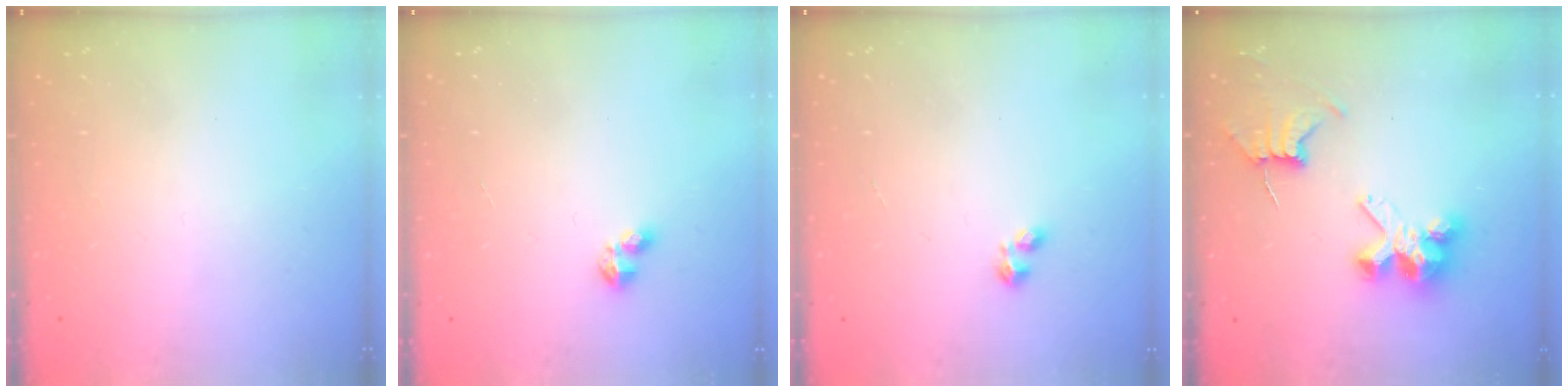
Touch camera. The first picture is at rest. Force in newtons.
{"total": 2.8, "press": 2.8, "slide": 0.6}
{"total": 1.8, "press": 1.7, "slide": 0.5}
{"total": 8.4, "press": 8.4, "slide": 0.7}